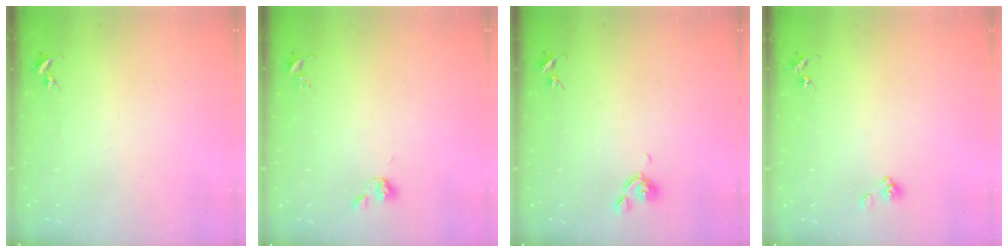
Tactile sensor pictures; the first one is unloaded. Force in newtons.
{"total": 5.2, "press": 4.6, "slide": 2.3}
{"total": 6.4, "press": 6.2, "slide": 1.3}
{"total": 5.4, "press": 4.9, "slide": 2.3}